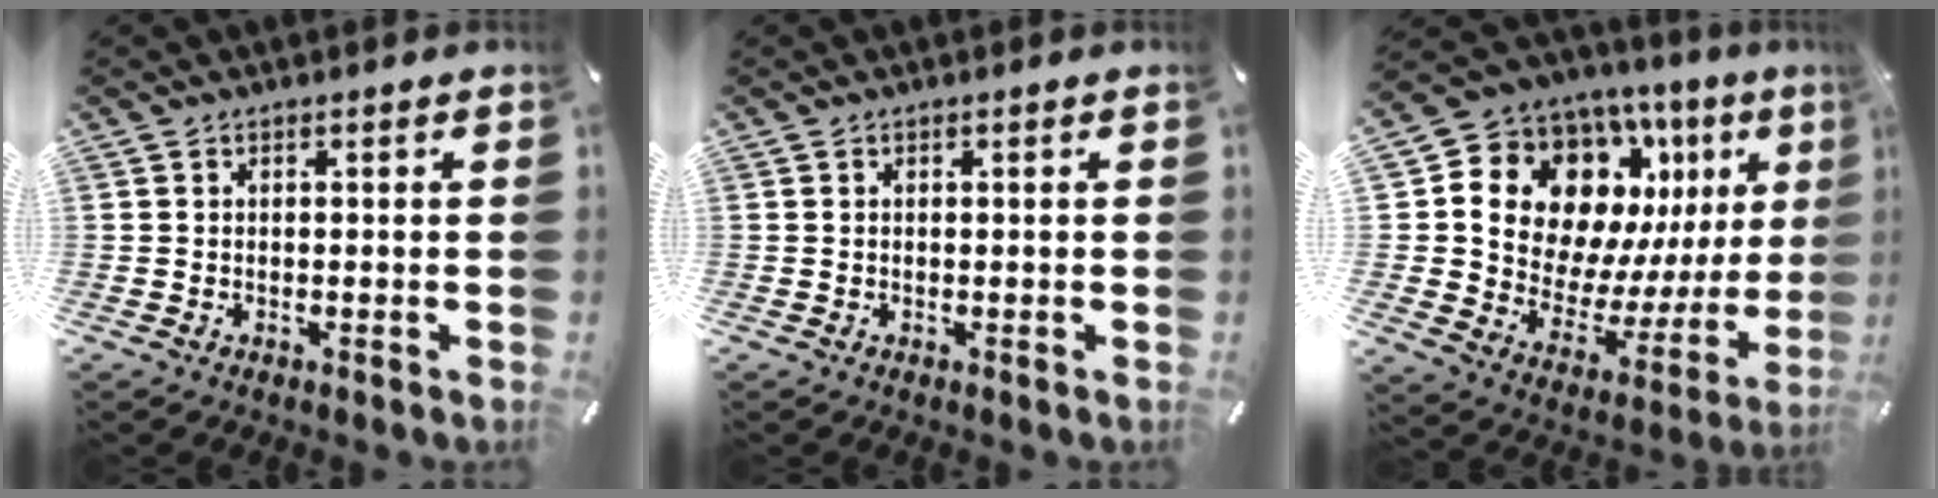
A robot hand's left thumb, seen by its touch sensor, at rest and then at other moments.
{"total": 0.0}
{"total": 16.9, "force": [9.8, 11.5, 7.8], "torque": [-0.118, -0.087, 0.183]}